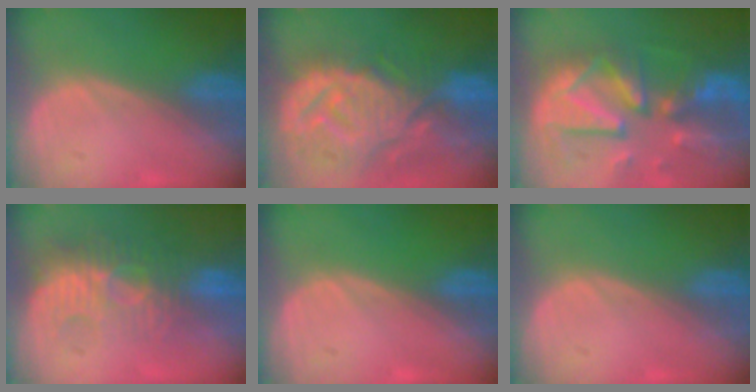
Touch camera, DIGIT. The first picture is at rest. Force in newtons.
{"total": 13.4, "press": 11.7, "slide": 6.6}
{"total": 12.7, "press": 11.1, "slide": 6.2}
{"total": 8.9, "press": 8.5, "slide": 2.6}
{"total": 0.0}
{"total": 0.0}